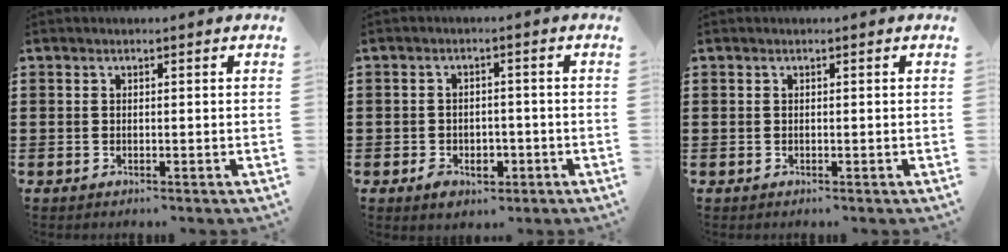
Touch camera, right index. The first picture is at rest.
{"total": 2.7, "force": [-1.5, 1.9, 1.2], "torque": [-0.025, 0.001, -0.031]}
{"total": 0.0}